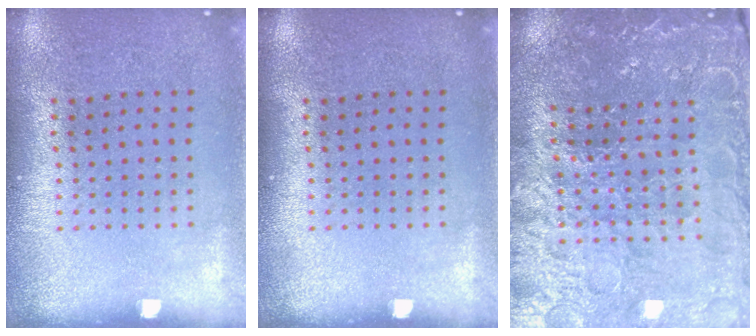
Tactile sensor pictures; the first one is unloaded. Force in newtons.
{"total": 0.0}
{"total": 3.8, "press": 3.8, "slide": 0.6}